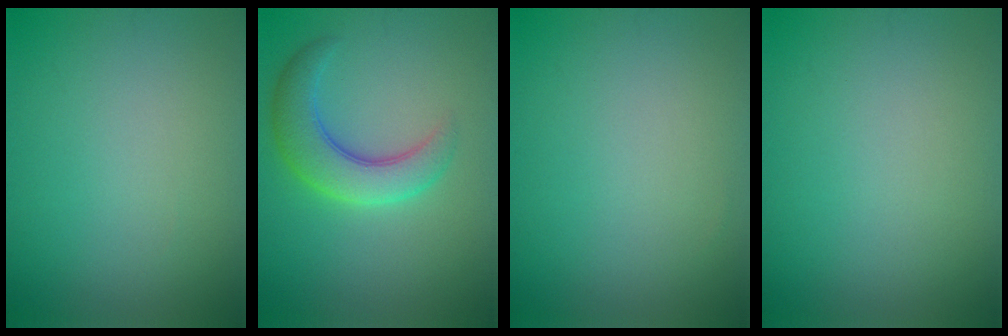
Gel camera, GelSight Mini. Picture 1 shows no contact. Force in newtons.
{"total": 5.0, "press": 5.0, "slide": 0.2}
{"total": 0.0}
{"total": 0.0}